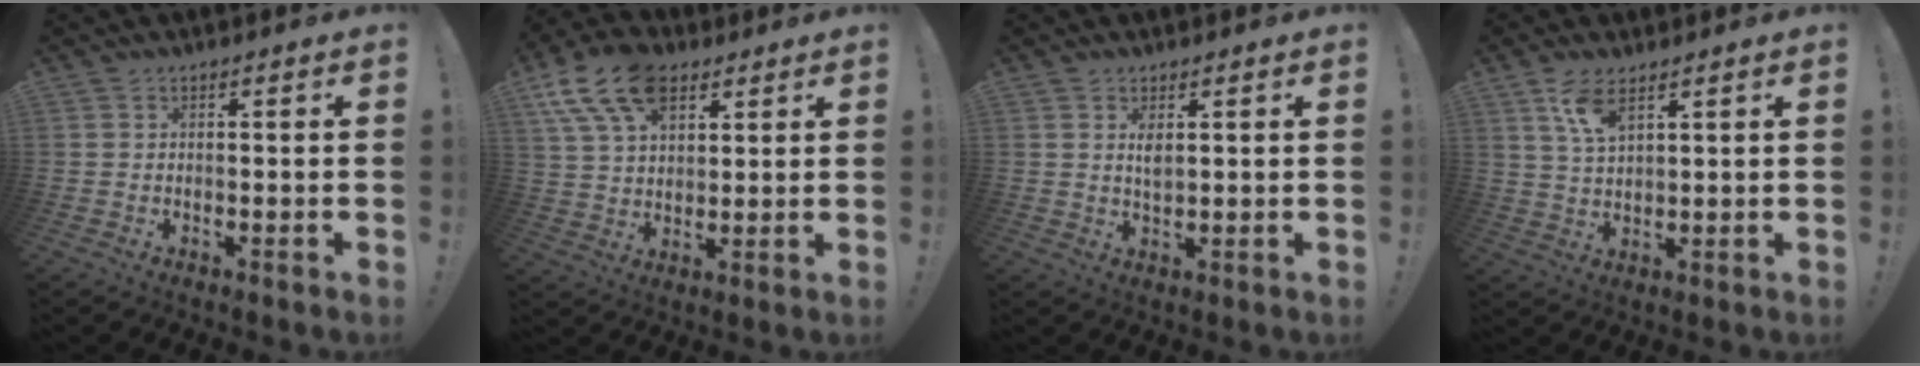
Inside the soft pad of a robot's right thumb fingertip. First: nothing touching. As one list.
[{"total": 15.2, "force": [8.2, 9.3, 8.8], "torque": [-0.171, -0.028, 0.154]}, {"total": 3.1, "force": [1.3, 1.4, 2.4], "torque": [-0.032, -0.011, 0.018]}, {"total": 7.2, "force": [4.4, 2.9, 4.9], "torque": [-0.091, -0.015, 0.080]}]